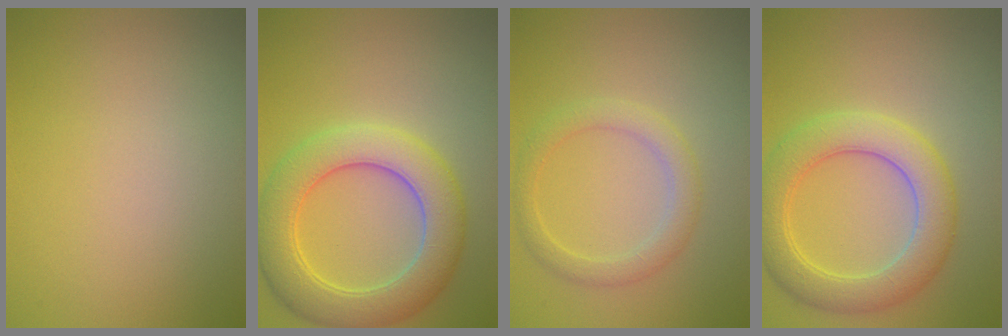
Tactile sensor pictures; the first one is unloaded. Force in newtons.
{"total": 6.8, "press": 6.8, "slide": 0.1}
{"total": 2.5, "press": 2.5, "slide": 0.1}
{"total": 5.4, "press": 5.4, "slide": 0.1}